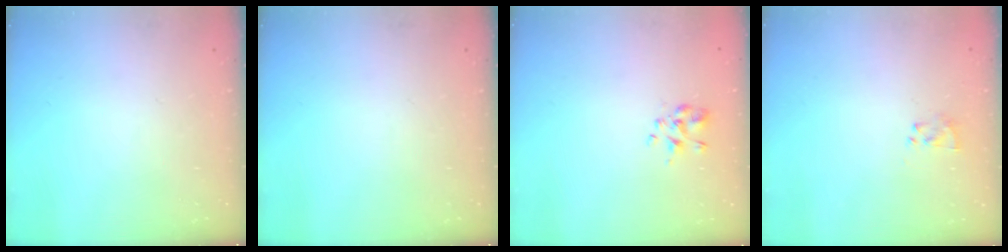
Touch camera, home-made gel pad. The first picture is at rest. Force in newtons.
{"total": 0.0}
{"total": 2.3, "press": 2.2, "slide": 0.8}
{"total": 2.3, "press": 2.1, "slide": 0.9}